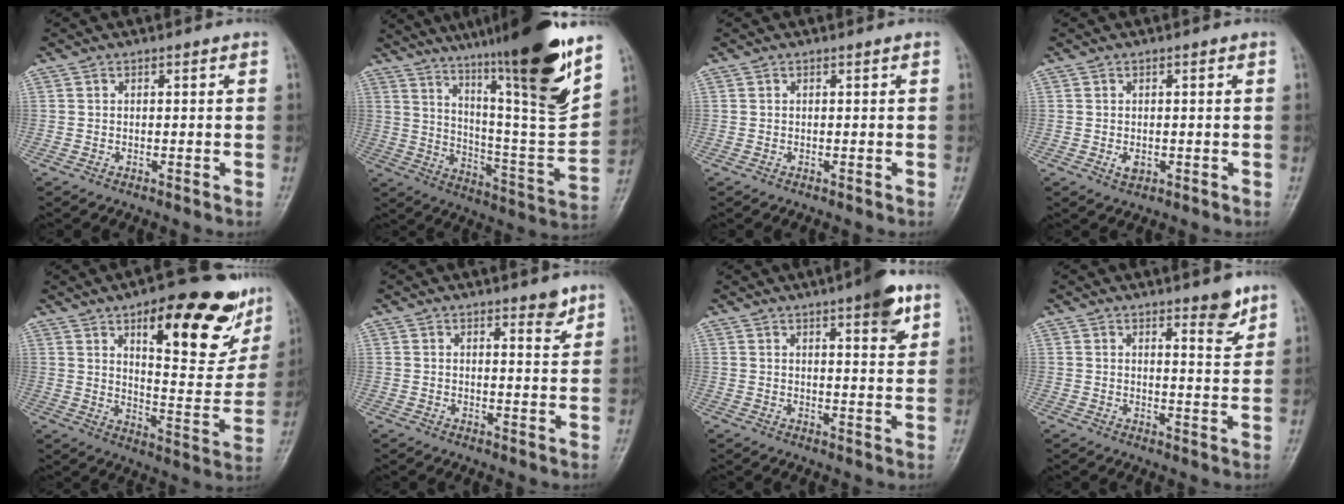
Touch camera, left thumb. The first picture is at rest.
{"total": 26.9, "force": [18.4, 2.5, 19.5], "torque": [-0.282, -0.081, 0.293]}
{"total": 0.0}
{"total": 2.3, "force": [-0.3, 1.5, 1.7], "torque": [-0.022, -0.003, -0.004]}
{"total": 22.7, "force": [12.8, 8.4, 16.8], "torque": [-0.174, -0.056, 0.184]}
{"total": 3.2, "force": [2.2, 1.0, 2.1], "torque": [-0.018, -0.016, 0.030]}
{"total": 7.4, "force": [4.1, 1.9, 5.9], "torque": [-0.068, -0.018, 0.052]}
{"total": 4.8, "force": [3.2, 1.3, 3.3], "torque": [-0.033, -0.025, 0.043]}